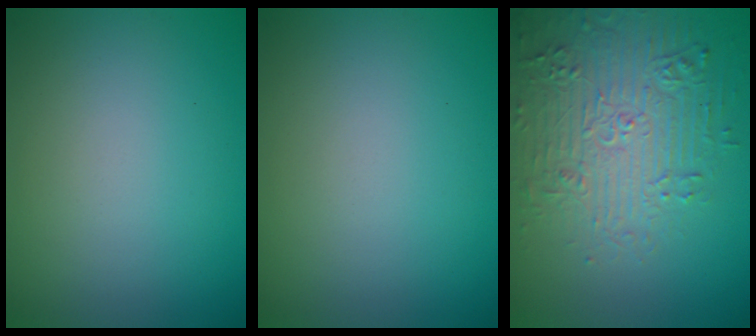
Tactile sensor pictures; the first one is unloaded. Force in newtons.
{"total": 0.0}
{"total": 4.8, "press": 4.7, "slide": 1.1}